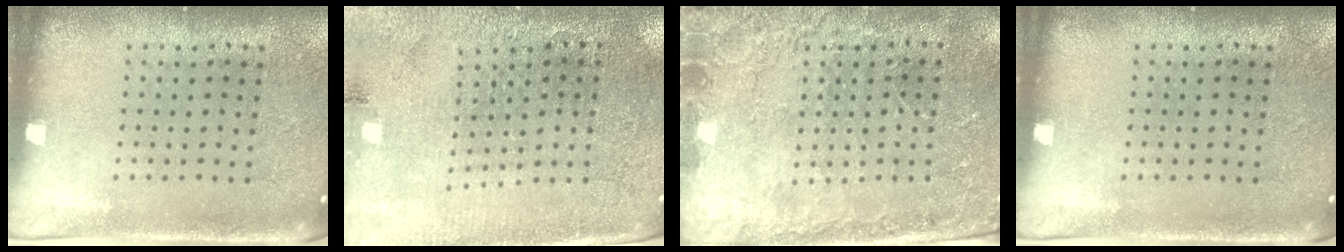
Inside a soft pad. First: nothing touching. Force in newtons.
{"total": 2.8, "press": 2.8, "slide": 0.5}
{"total": 2.5, "press": 2.4, "slide": 0.7}
{"total": 0.0}